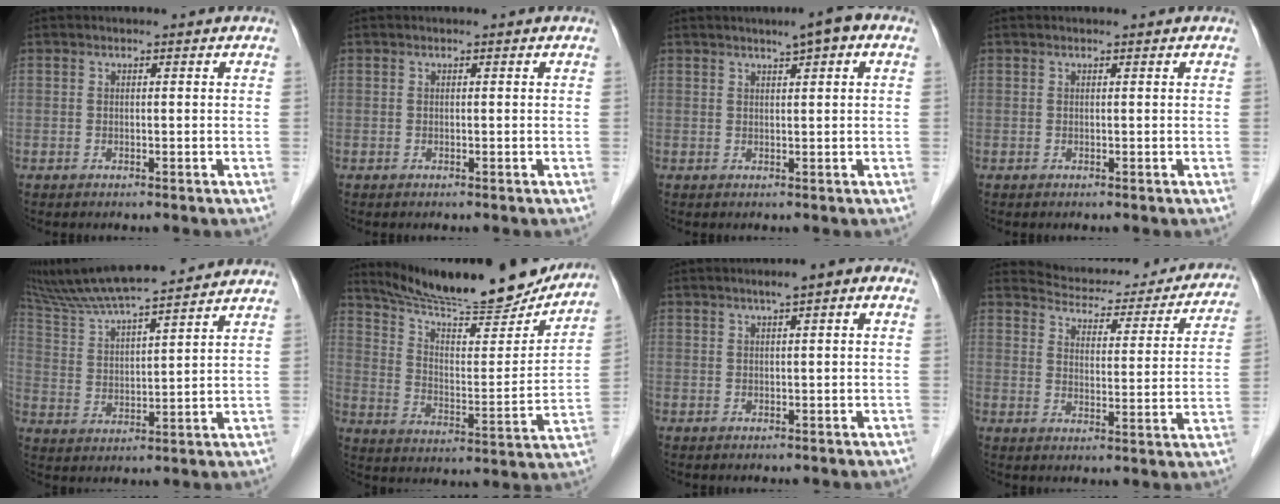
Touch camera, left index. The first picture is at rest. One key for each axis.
{"total": 0.0}
{"total": 3.6, "fx": 1.9, "fy": 0.5, "fz": 3.1, "tx": -0.045, "ty": 0.013, "tz": 0.025}
{"total": 0.0}
{"total": 15.7, "fx": 13.8, "fy": 0.9, "fz": 7.3, "tx": -0.137, "ty": 0.025, "tz": 0.238}
{"total": 21.0, "fx": 19.2, "fy": 2.1, "fz": 8.4, "tx": -0.138, "ty": -0.028, "tz": 0.284}
{"total": 3.2, "fx": 1.2, "fy": 0.6, "fz": 2.9, "tx": -0.040, "ty": 0.014, "tz": 0.013}
{"total": 17.9, "fx": 17.1, "fy": 4.2, "fz": 3.3, "tx": -0.032, "ty": -0.015, "tz": 0.208}